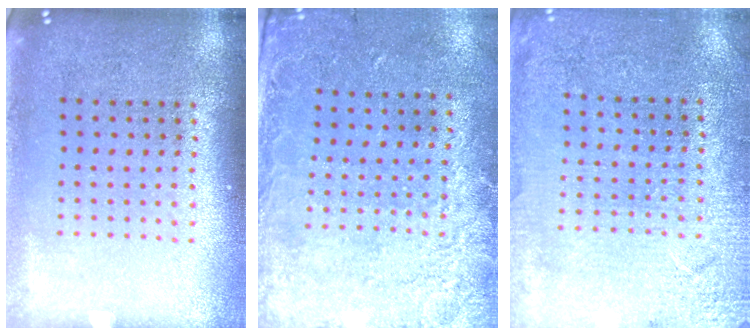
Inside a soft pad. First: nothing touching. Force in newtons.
{"total": 2.6, "press": 1.9, "slide": 1.8}
{"total": 2.7, "press": 2.7, "slide": 0.1}